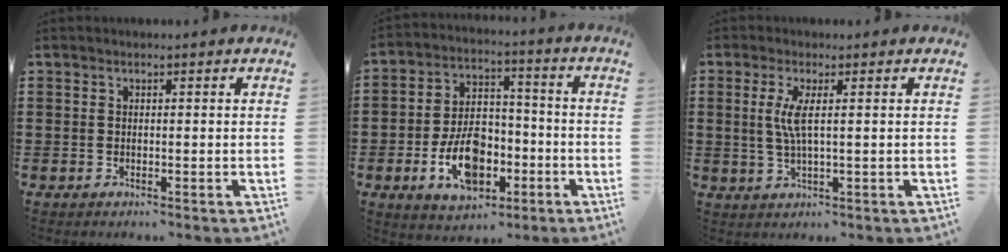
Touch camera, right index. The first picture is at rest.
{"total": 10.4, "force": [-3.6, 6.5, 7.2], "torque": [-0.130, 0.007, -0.063]}
{"total": 4.0, "force": [0.6, 0.3, 3.9], "torque": [-0.091, -0.011, 0.004]}